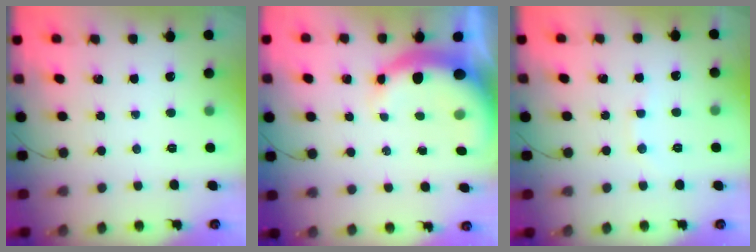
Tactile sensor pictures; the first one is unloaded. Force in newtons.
{"total": 6.3, "press": 6.2, "slide": 1.3}
{"total": 5.9, "press": 5.8, "slide": 1.2}